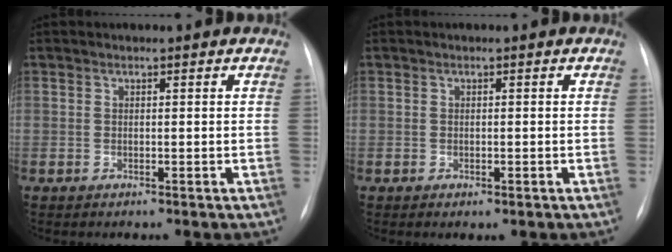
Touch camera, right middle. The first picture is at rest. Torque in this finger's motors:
{"motor_torque": [-0.54, 0.12, -0.12, -0.05]}